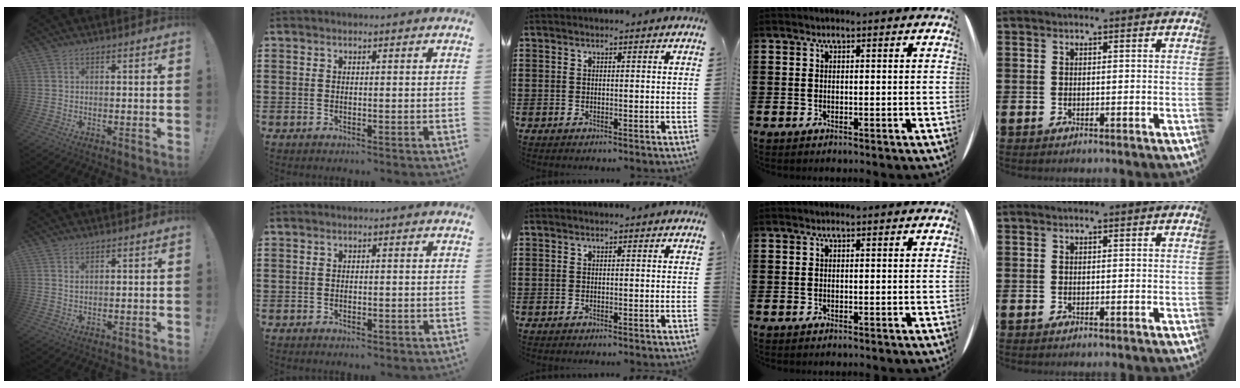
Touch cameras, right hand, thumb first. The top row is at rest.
{"thumb": {"total": 1.5, "force": [1.2, 0.7, 0.7], "torque": [0.001, -0.006, 0.018]}, "index": {"total": 0.9, "force": [-0.7, 0.4, 0.4], "torque": [-0.011, -0.002, -0.014]}}